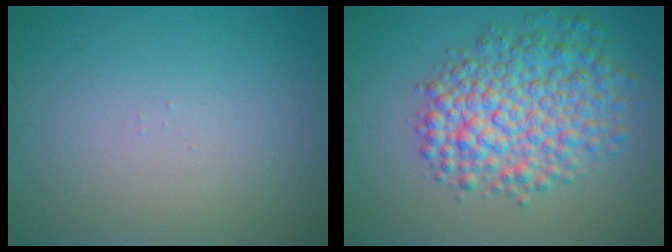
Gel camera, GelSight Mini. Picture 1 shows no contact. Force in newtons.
{"total": 7.6, "press": 7.6, "slide": 0.2}